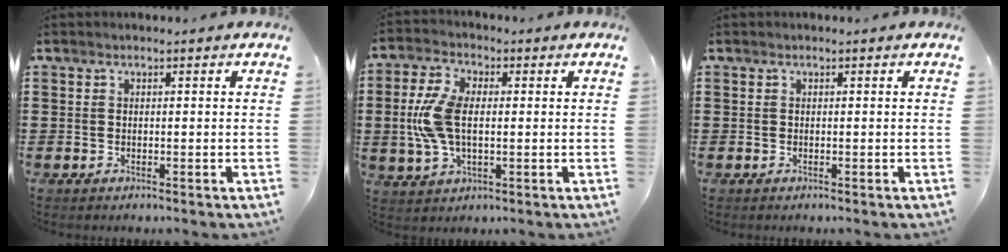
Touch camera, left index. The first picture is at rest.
{"total": 8.6, "force": [0.0, 4.6, 7.3], "torque": [-0.179, 0.002, -0.009]}
{"total": 0.0}